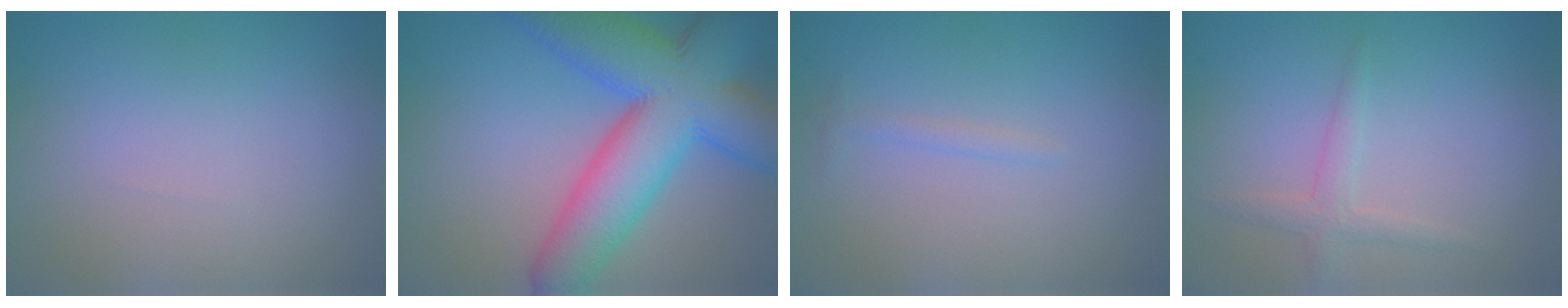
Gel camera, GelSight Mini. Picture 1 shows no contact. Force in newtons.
{"total": 13.2, "press": 13.2, "slide": 0.5}
{"total": 0.8, "press": 0.8, "slide": 0.0}
{"total": 1.8, "press": 1.8, "slide": 0.0}